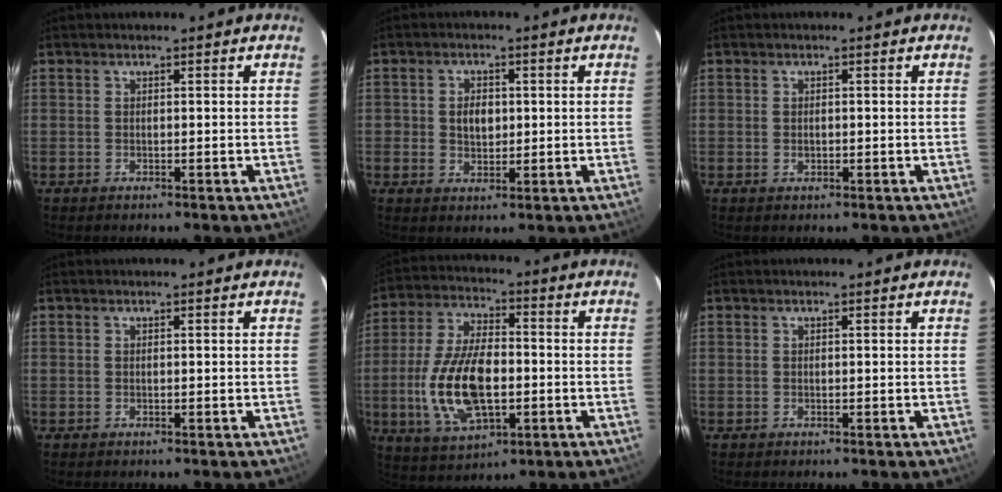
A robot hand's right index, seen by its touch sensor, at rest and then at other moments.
{"total": 3.8, "force": [0.3, 3.0, 2.4], "torque": [-0.039, 0.005, 0.007]}
{"total": 1.0, "force": [-0.1, 0.8, 0.6], "torque": [-0.010, 0.002, 0.000]}
{"total": 0.0}
{"total": 16.5, "force": [-3.0, 8.2, 14.0], "torque": [-0.291, -0.004, -0.046]}
{"total": 0.0}